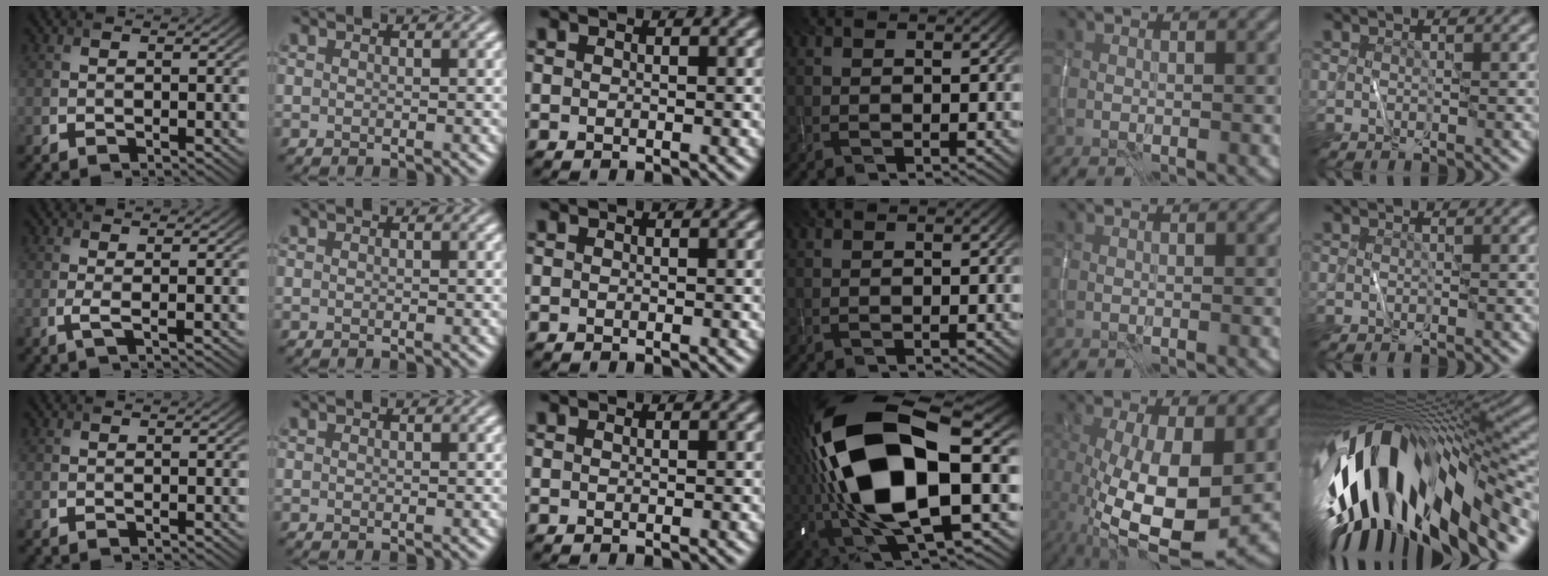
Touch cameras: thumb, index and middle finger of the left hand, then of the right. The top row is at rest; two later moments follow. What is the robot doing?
{"motion": "wipe", "object": "whiteboard"}